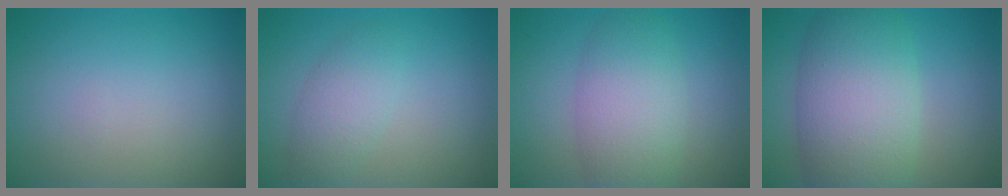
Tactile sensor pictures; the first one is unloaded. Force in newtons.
{"total": 2.8, "press": 2.8, "slide": 0.1}
{"total": 5.8, "press": 5.8, "slide": 0.3}
{"total": 9.0, "press": 9.0, "slide": 0.4}